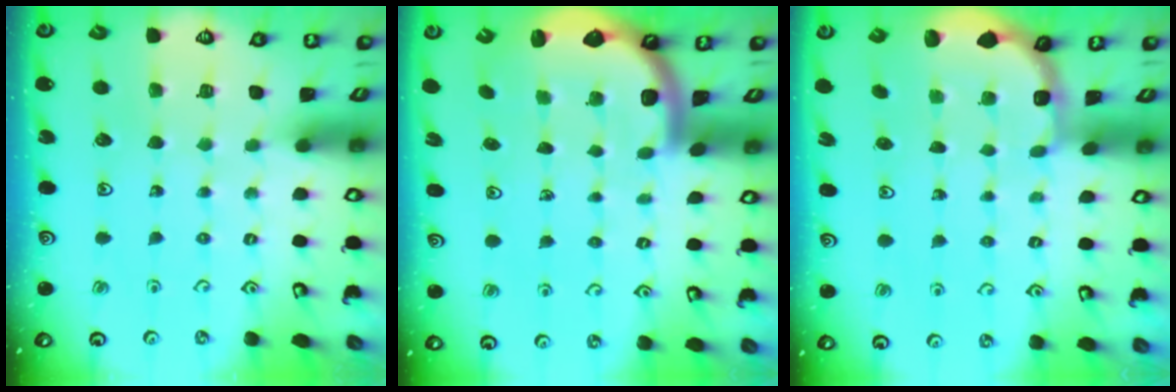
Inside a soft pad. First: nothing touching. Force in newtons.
{"total": 2.5, "press": 2.5, "slide": 0.4}
{"total": 1.8, "press": 1.7, "slide": 0.7}